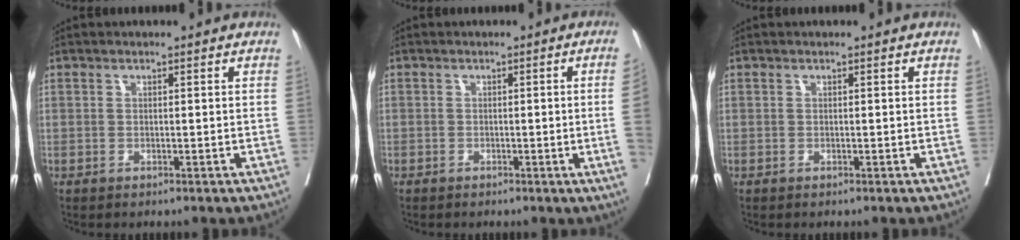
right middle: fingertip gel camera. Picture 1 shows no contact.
{"total": 3.3, "force": [-0.6, -1.2, 3.0], "torque": [-0.038, -0.007, -0.009]}
{"total": 0.0}